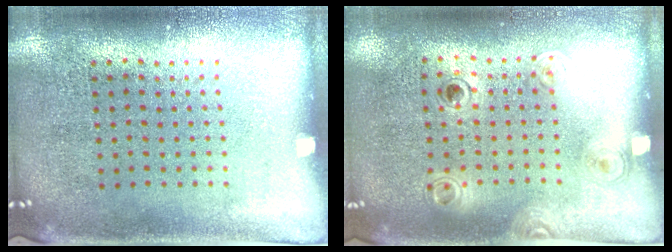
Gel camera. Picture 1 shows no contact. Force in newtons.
{"total": 1.1, "press": 0.9, "slide": 0.7}